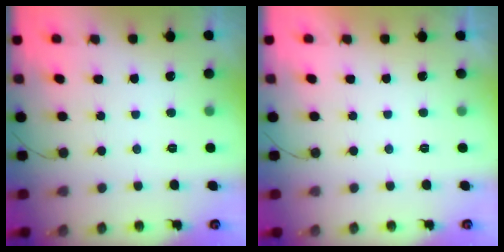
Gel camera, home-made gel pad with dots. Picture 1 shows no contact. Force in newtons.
{"total": 2.3, "press": 2.3, "slide": 0.4}